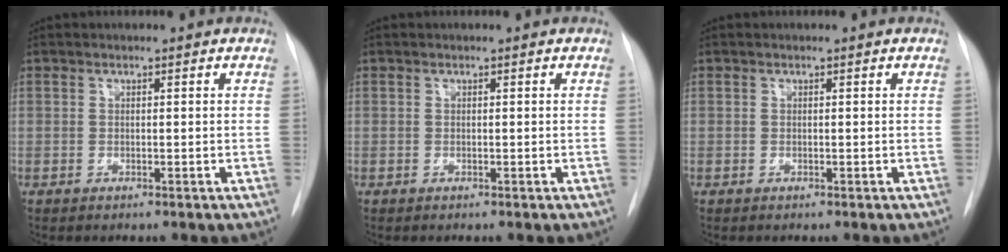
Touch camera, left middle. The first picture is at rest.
{"total": 0.0}
{"total": 0.0}